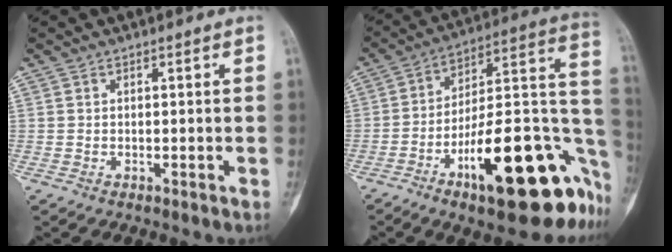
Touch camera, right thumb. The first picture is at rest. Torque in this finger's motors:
{"motor_torque": [2.96, 2.02, 1.40, -1.38, 0.56]}